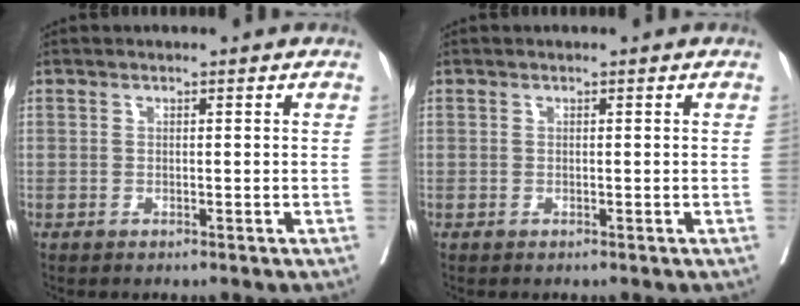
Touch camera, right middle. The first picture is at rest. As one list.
[{"total": 0.0}]